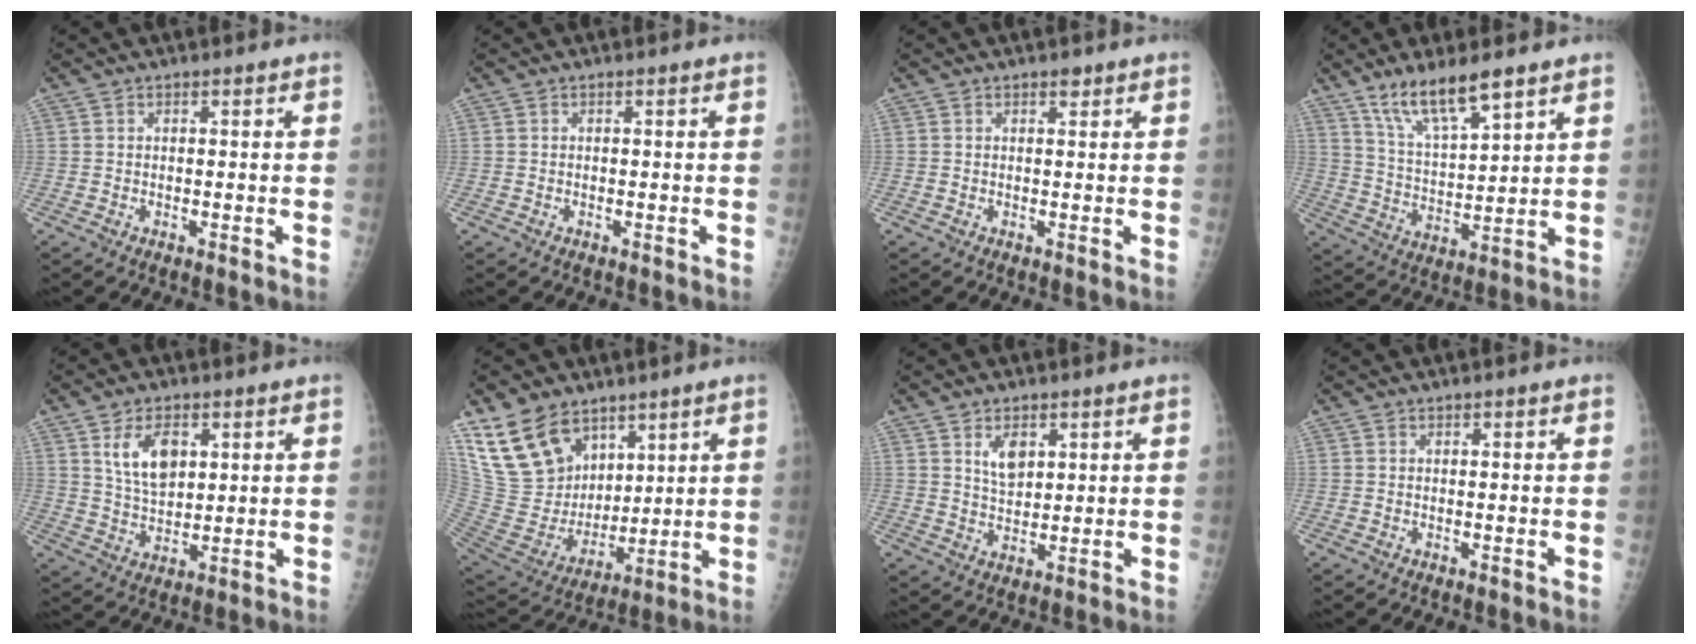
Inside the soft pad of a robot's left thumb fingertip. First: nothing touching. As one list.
[{"total": 0.0}, {"total": 1.2, "force": [0.8, 0.6, 0.6], "torque": [-0.002, -0.004, 0.009]}, {"total": 11.4, "force": [8.0, 2.9, 7.6], "torque": [-0.130, -0.045, 0.160]}, {"total": 8.4, "force": [3.3, 4.9, 5.9], "torque": [-0.088, -0.017, 0.068]}, {"total": 17.9, "force": [11.1, 11.4, 8.2], "torque": [-0.125, -0.043, 0.232]}, {"total": 5.1, "force": [2.4, 3.1, 3.3], "torque": [-0.039, -0.020, 0.046]}, {"total": 0.0}]